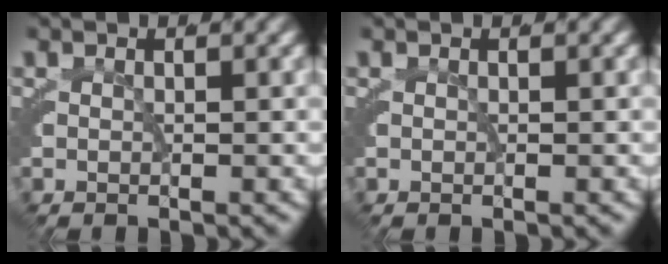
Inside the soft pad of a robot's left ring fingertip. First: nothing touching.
{"total": 0.0}